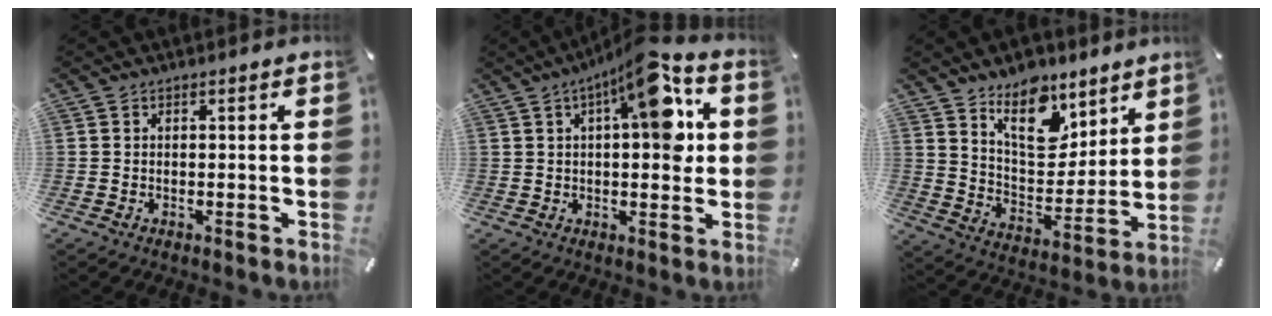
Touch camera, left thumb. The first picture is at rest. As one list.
[{"total": 14.9, "force": [5.5, 5.5, 12.7], "torque": [-0.173, -0.026, 0.085]}, {"total": 14.7, "force": [10.6, 8.2, 6.0], "torque": [-0.085, -0.075, 0.195]}]